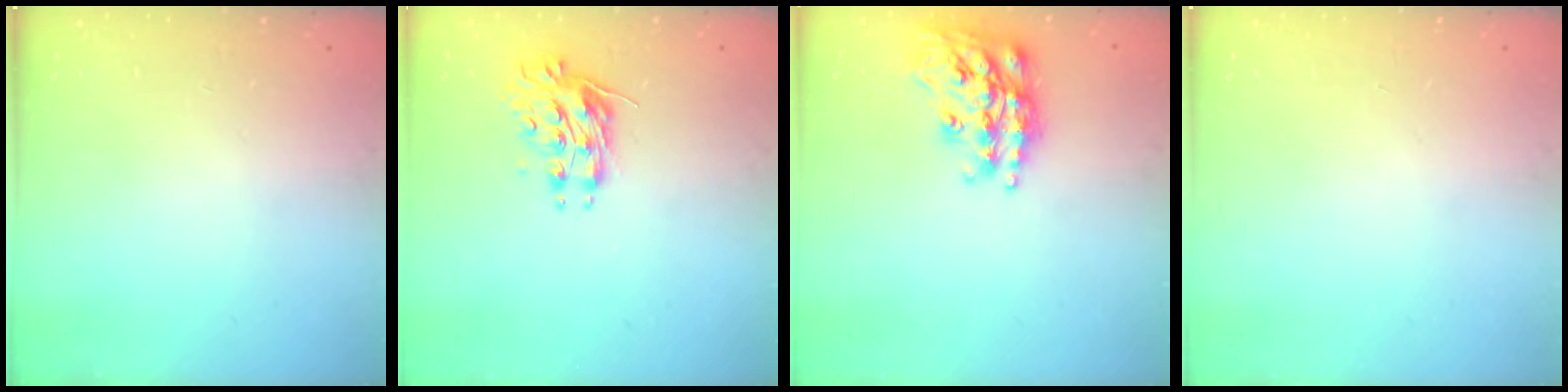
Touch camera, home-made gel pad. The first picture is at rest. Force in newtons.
{"total": 10.4, "press": 10.4, "slide": 0.5}
{"total": 20.4, "press": 20.4, "slide": 1.4}
{"total": 0.0}